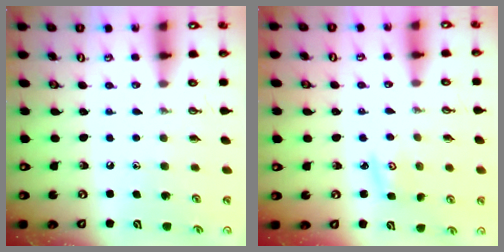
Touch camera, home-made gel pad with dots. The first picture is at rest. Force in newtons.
{"total": 2.7, "press": 2.7, "slide": 0.4}